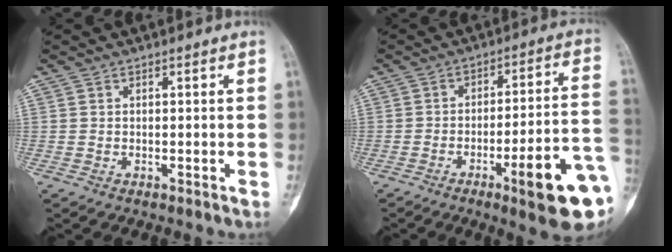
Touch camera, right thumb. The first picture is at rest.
{"total": 16.4, "force": [-6.2, 2.8, 14.9], "torque": [-0.168, 0.030, -0.078]}